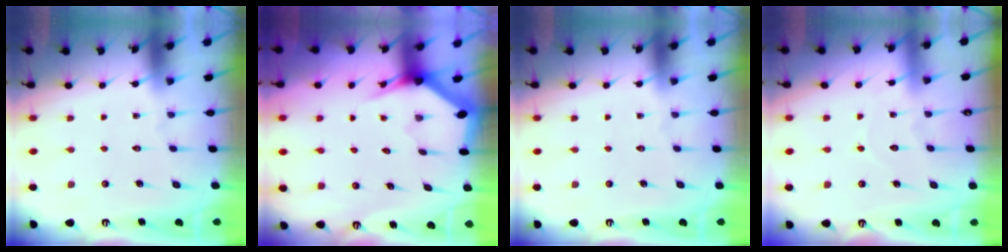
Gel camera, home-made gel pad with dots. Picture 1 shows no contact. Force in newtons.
{"total": 3.0, "press": 3.0, "slide": 0.0}
{"total": 0.0}
{"total": 5.1, "press": 5.1, "slide": 0.5}